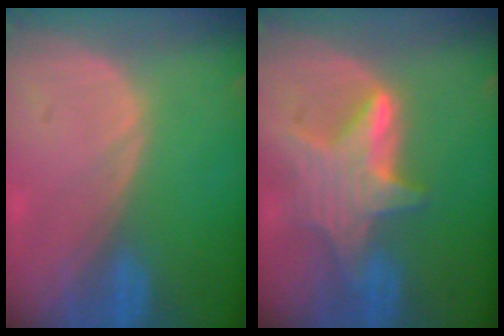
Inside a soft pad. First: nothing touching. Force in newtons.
{"total": 7.1, "press": 7.1, "slide": 0.3}